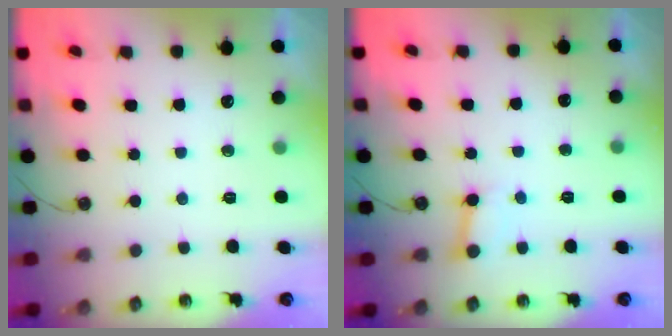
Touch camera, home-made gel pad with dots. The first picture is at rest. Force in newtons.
{"total": 3.0, "press": 3.0, "slide": 0.3}